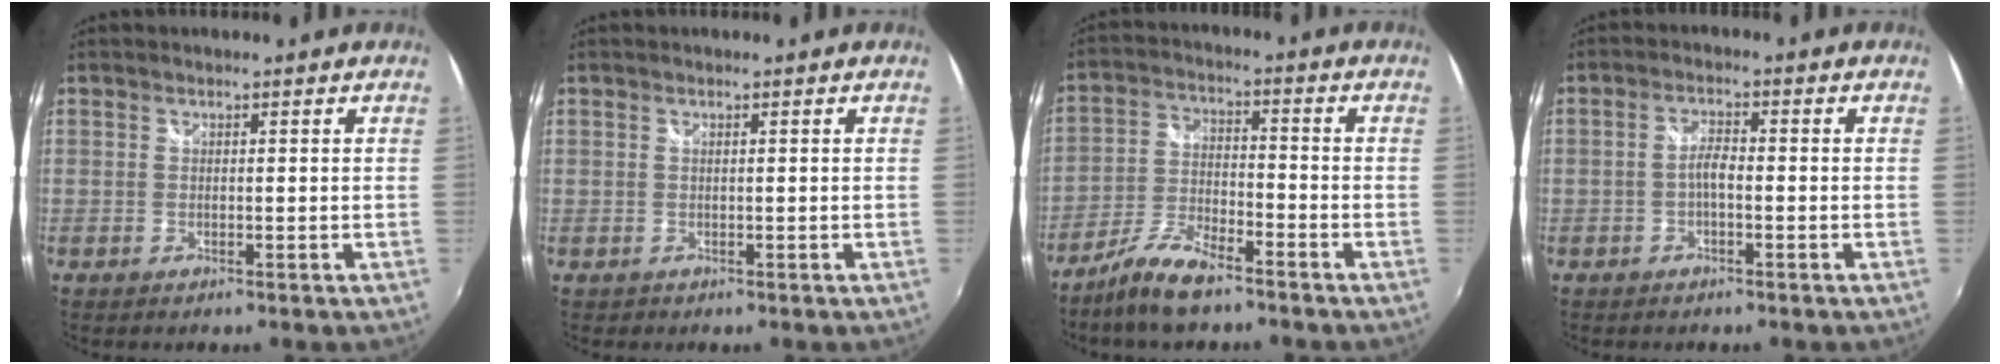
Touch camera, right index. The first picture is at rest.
{"total": 0.5, "force": [0.0, 0.5, 0.0], "torque": [0.000, 0.001, 0.002]}
{"total": 9.0, "force": [-7.1, 2.3, 5.1], "torque": [-0.111, -0.002, -0.136]}
{"total": 2.5, "force": [-1.0, 0.7, 2.2], "torque": [-0.048, 0.008, -0.020]}